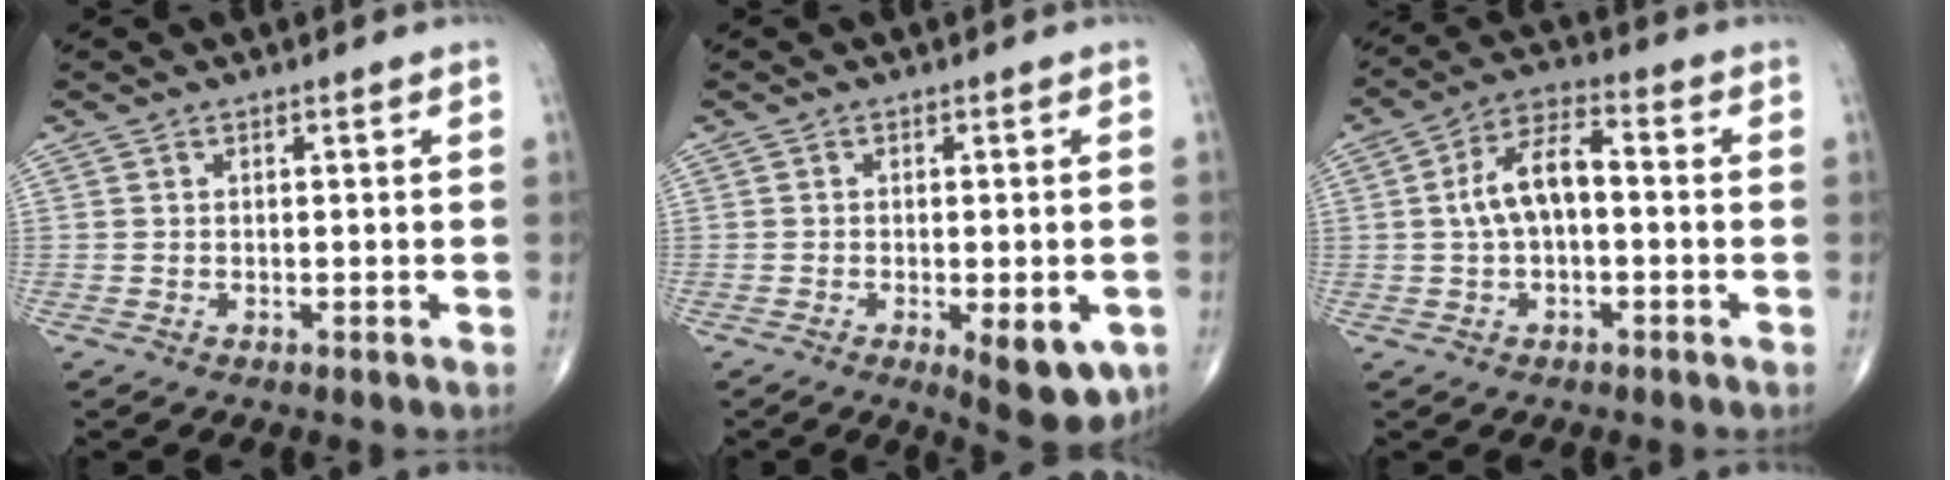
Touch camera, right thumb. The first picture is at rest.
{"total": 9.1, "force": [-3.3, 3.3, 7.8], "torque": [-0.089, -0.007, -0.038]}
{"total": 9.0, "force": [0.1, 4.5, 7.8], "torque": [-0.148, 0.032, -0.006]}